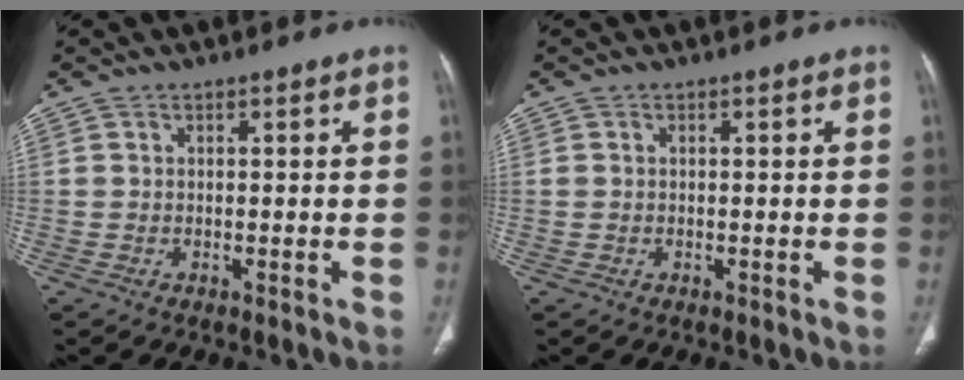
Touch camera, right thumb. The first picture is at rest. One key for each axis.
{"total": 0.5, "fx": 0.1, "fy": 0.3, "fz": 0.4, "tx": -0.012, "ty": 0.007, "tz": 0.005}